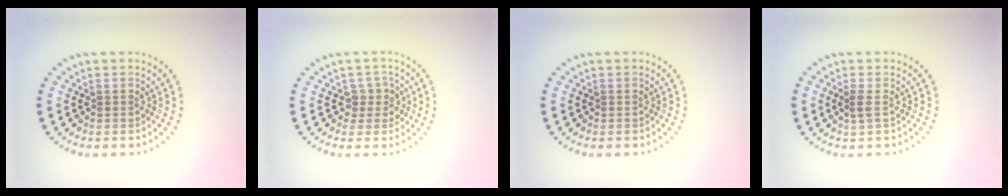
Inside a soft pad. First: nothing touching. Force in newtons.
{"total": 1.9, "press": 1.6, "slide": 1.0}
{"total": 0.0}
{"total": 1.0, "press": 0.9, "slide": 0.5}